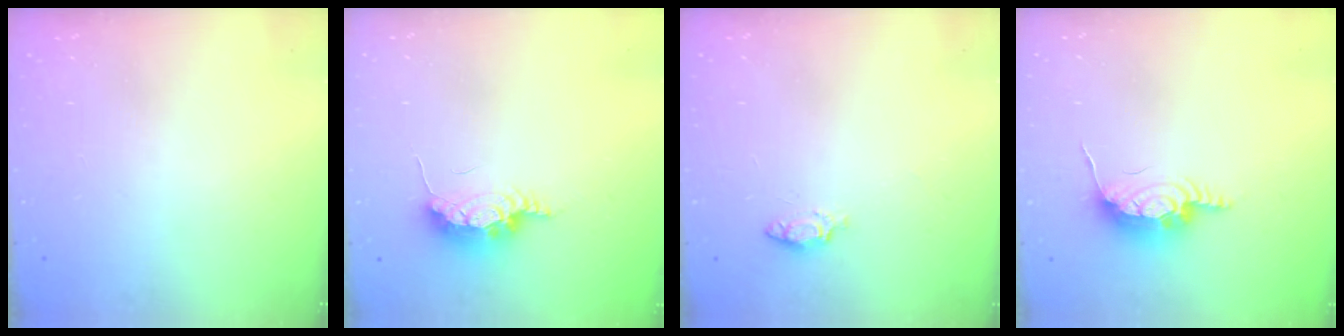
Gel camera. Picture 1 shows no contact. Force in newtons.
{"total": 9.6, "press": 8.1, "slide": 5.2}
{"total": 4.0, "press": 3.9, "slide": 0.4}
{"total": 9.9, "press": 9.9, "slide": 1.0}